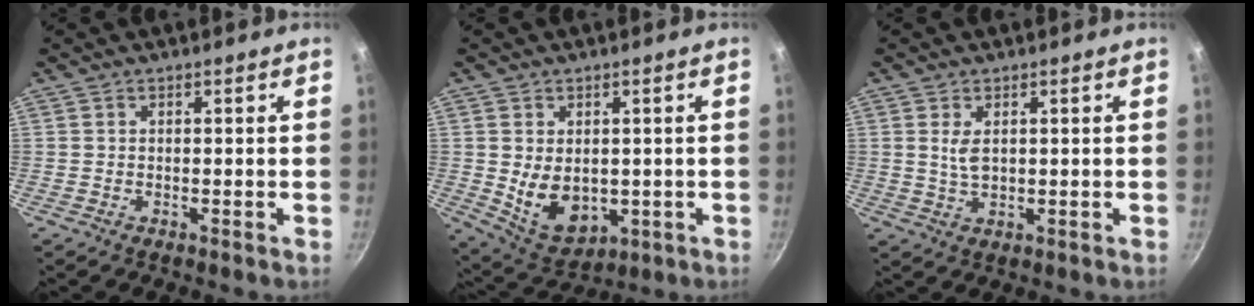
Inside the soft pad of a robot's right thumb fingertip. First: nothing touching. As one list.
[{"total": 9.6, "force": [0.0, 6.7, 6.9], "torque": [-0.098, -0.017, 0.027]}, {"total": 3.4, "force": [0.9, 1.8, 2.7], "torque": [-0.046, -0.008, 0.020]}]